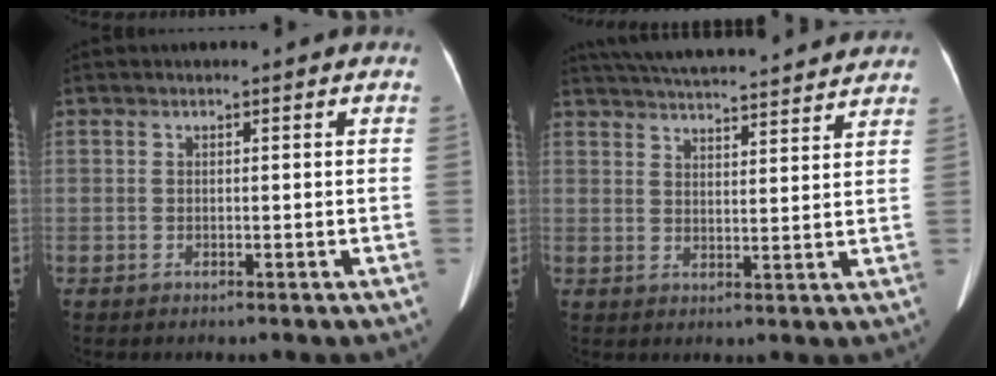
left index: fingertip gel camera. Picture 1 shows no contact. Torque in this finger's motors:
{"motor_torque": [0.83, -1.31, 0.27, 0.11]}